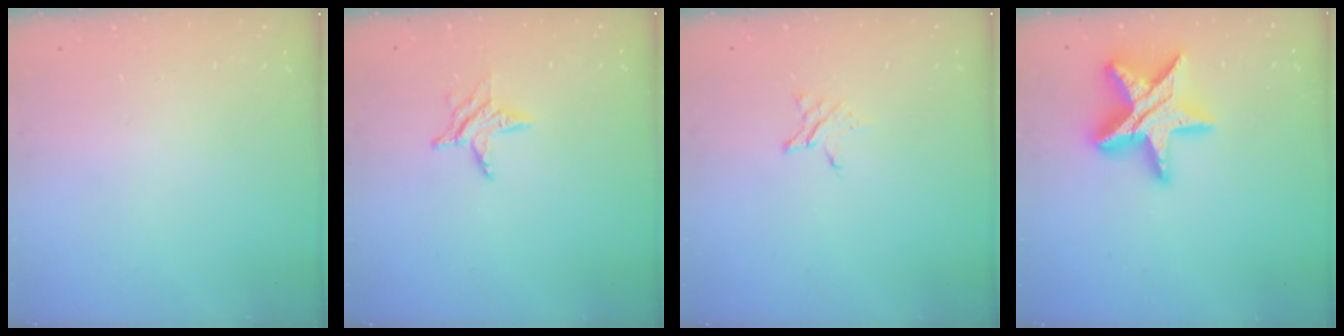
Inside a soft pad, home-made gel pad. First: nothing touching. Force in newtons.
{"total": 6.3, "press": 6.3, "slide": 0.5}
{"total": 2.8, "press": 2.8, "slide": 0.3}
{"total": 21.1, "press": 21.0, "slide": 1.7}